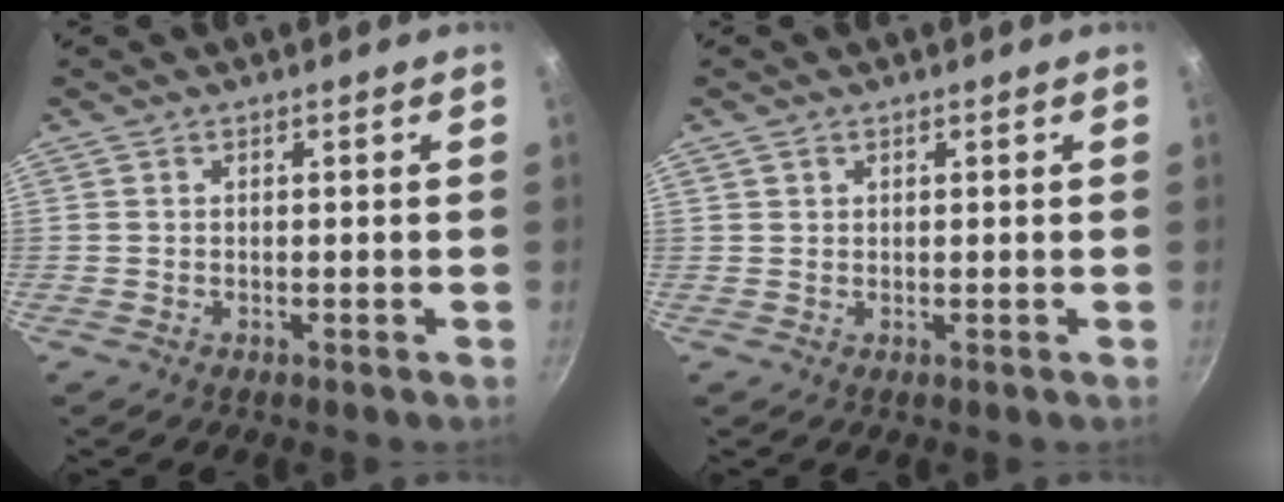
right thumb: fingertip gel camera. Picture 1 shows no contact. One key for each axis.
{"total": 1.1, "fx": 0.6, "fy": 0.9, "fz": 0.3, "tx": -0.002, "ty": 0.002, "tz": 0.009}